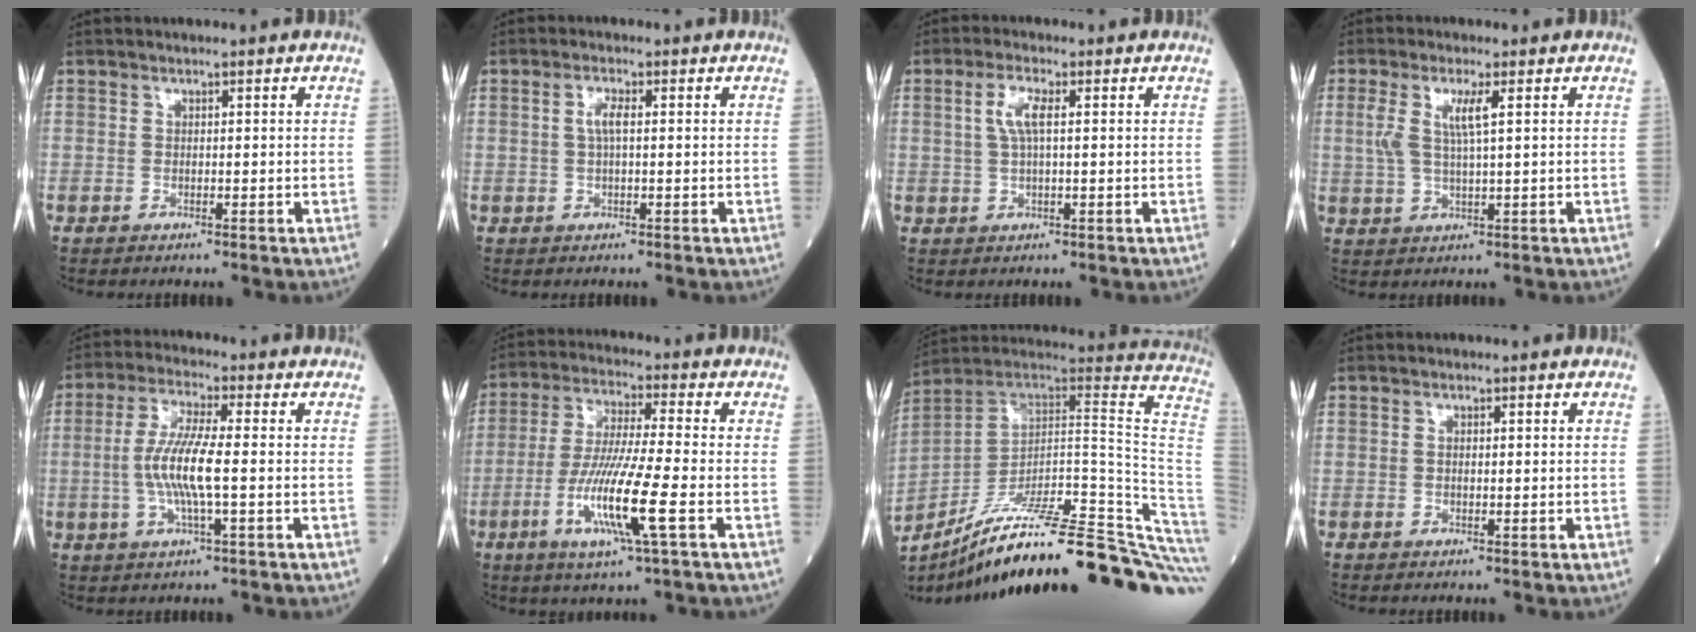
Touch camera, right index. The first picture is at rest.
{"total": 2.3, "force": [0.3, 0.4, 2.3], "torque": [-0.048, 0.003, 0.007]}
{"total": 3.8, "force": [0.9, 0.8, 3.6], "torque": [-0.078, 0.009, 0.020]}
{"total": 4.8, "force": [1.4, 0.5, 4.6], "torque": [-0.102, 0.005, 0.032]}
{"total": 8.5, "force": [-0.8, 0.6, 8.4], "torque": [-0.174, 0.001, -0.023]}
{"total": 12.4, "force": [-4.0, 0.0, 11.8], "torque": [-0.238, -0.019, -0.080]}
{"total": 34.3, "force": [-26.0, 1.3, 22.3], "torque": [-0.186, -0.007, -0.367]}
{"total": 0.6, "force": [0.0, 0.2, 0.6], "torque": [-0.012, 0.001, 0.000]}